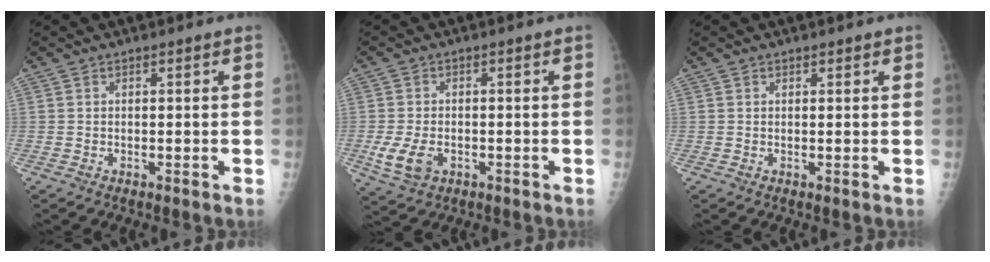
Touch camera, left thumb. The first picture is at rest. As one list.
[{"total": 6.0, "force": [-1.7, 4.1, 4.1], "torque": [-0.084, -0.002, -0.024]}, {"total": 0.5, "force": [0.4, 0.3, 0.1], "torque": [-0.001, -0.003, 0.004]}]